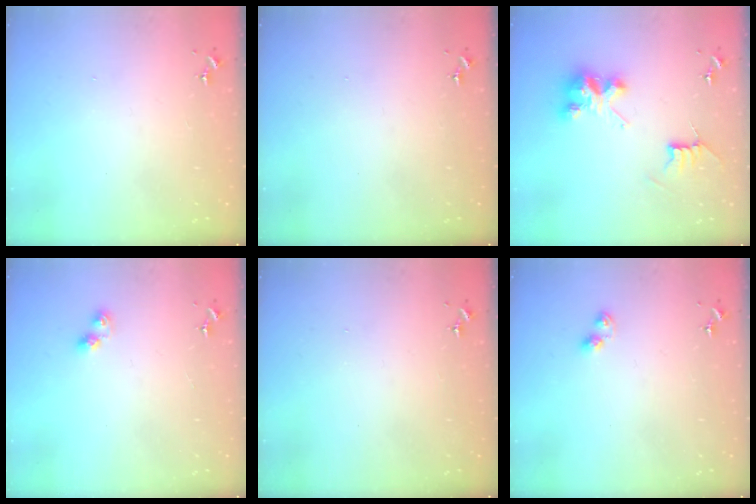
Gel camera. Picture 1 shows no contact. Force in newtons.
{"total": 0.0}
{"total": 8.1, "press": 8.1, "slide": 0.2}
{"total": 6.6, "press": 6.5, "slide": 0.7}
{"total": 0.0}
{"total": 5.0, "press": 4.9, "slide": 0.7}